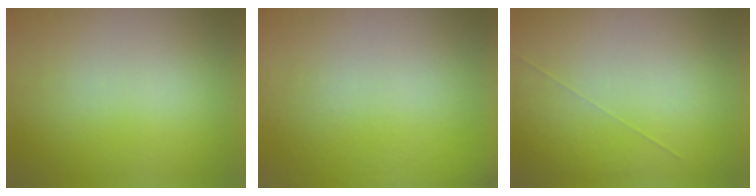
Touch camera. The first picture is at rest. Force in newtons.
{"total": 5.0}
{"total": 1.0}